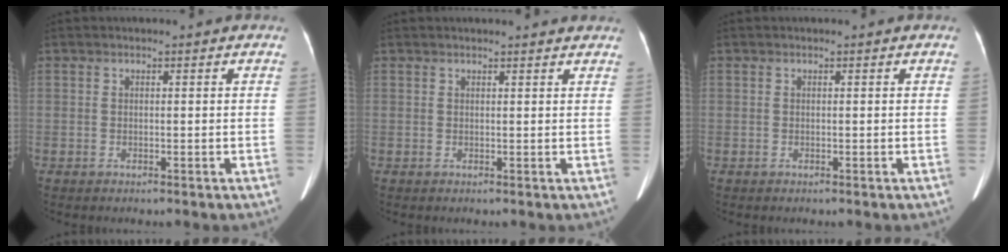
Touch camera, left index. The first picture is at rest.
{"total": 5.2, "force": [5.0, 0.5, 1.4], "torque": [-0.015, 0.020, 0.048]}
{"total": 0.0}